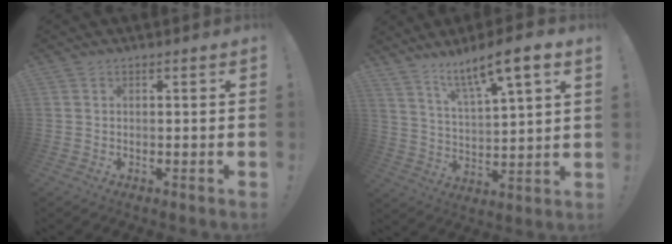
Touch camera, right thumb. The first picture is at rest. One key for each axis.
{"total": 11.5, "fx": 8.5, "fy": 1.6, "fz": 7.6, "tx": -0.132, "ty": -0.053, "tz": 0.137}